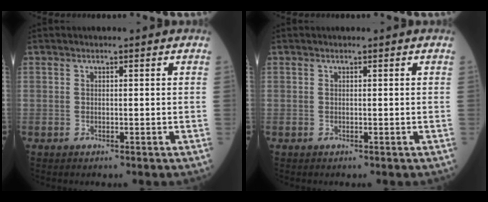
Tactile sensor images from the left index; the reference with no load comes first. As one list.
[{"total": 0.0}]